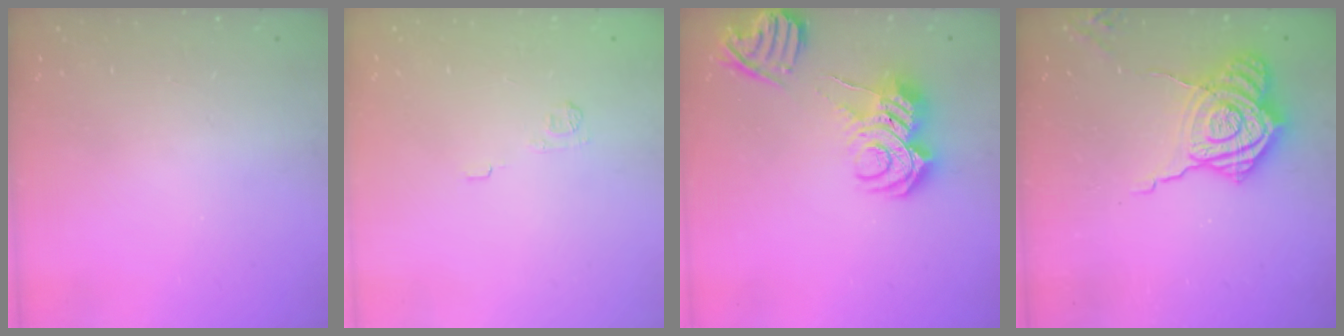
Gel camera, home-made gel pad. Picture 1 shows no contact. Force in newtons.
{"total": 4.4, "press": 4.3, "slide": 1.0}
{"total": 13.0, "press": 12.9, "slide": 1.8}
{"total": 18.2, "press": 18.2, "slide": 1.5}